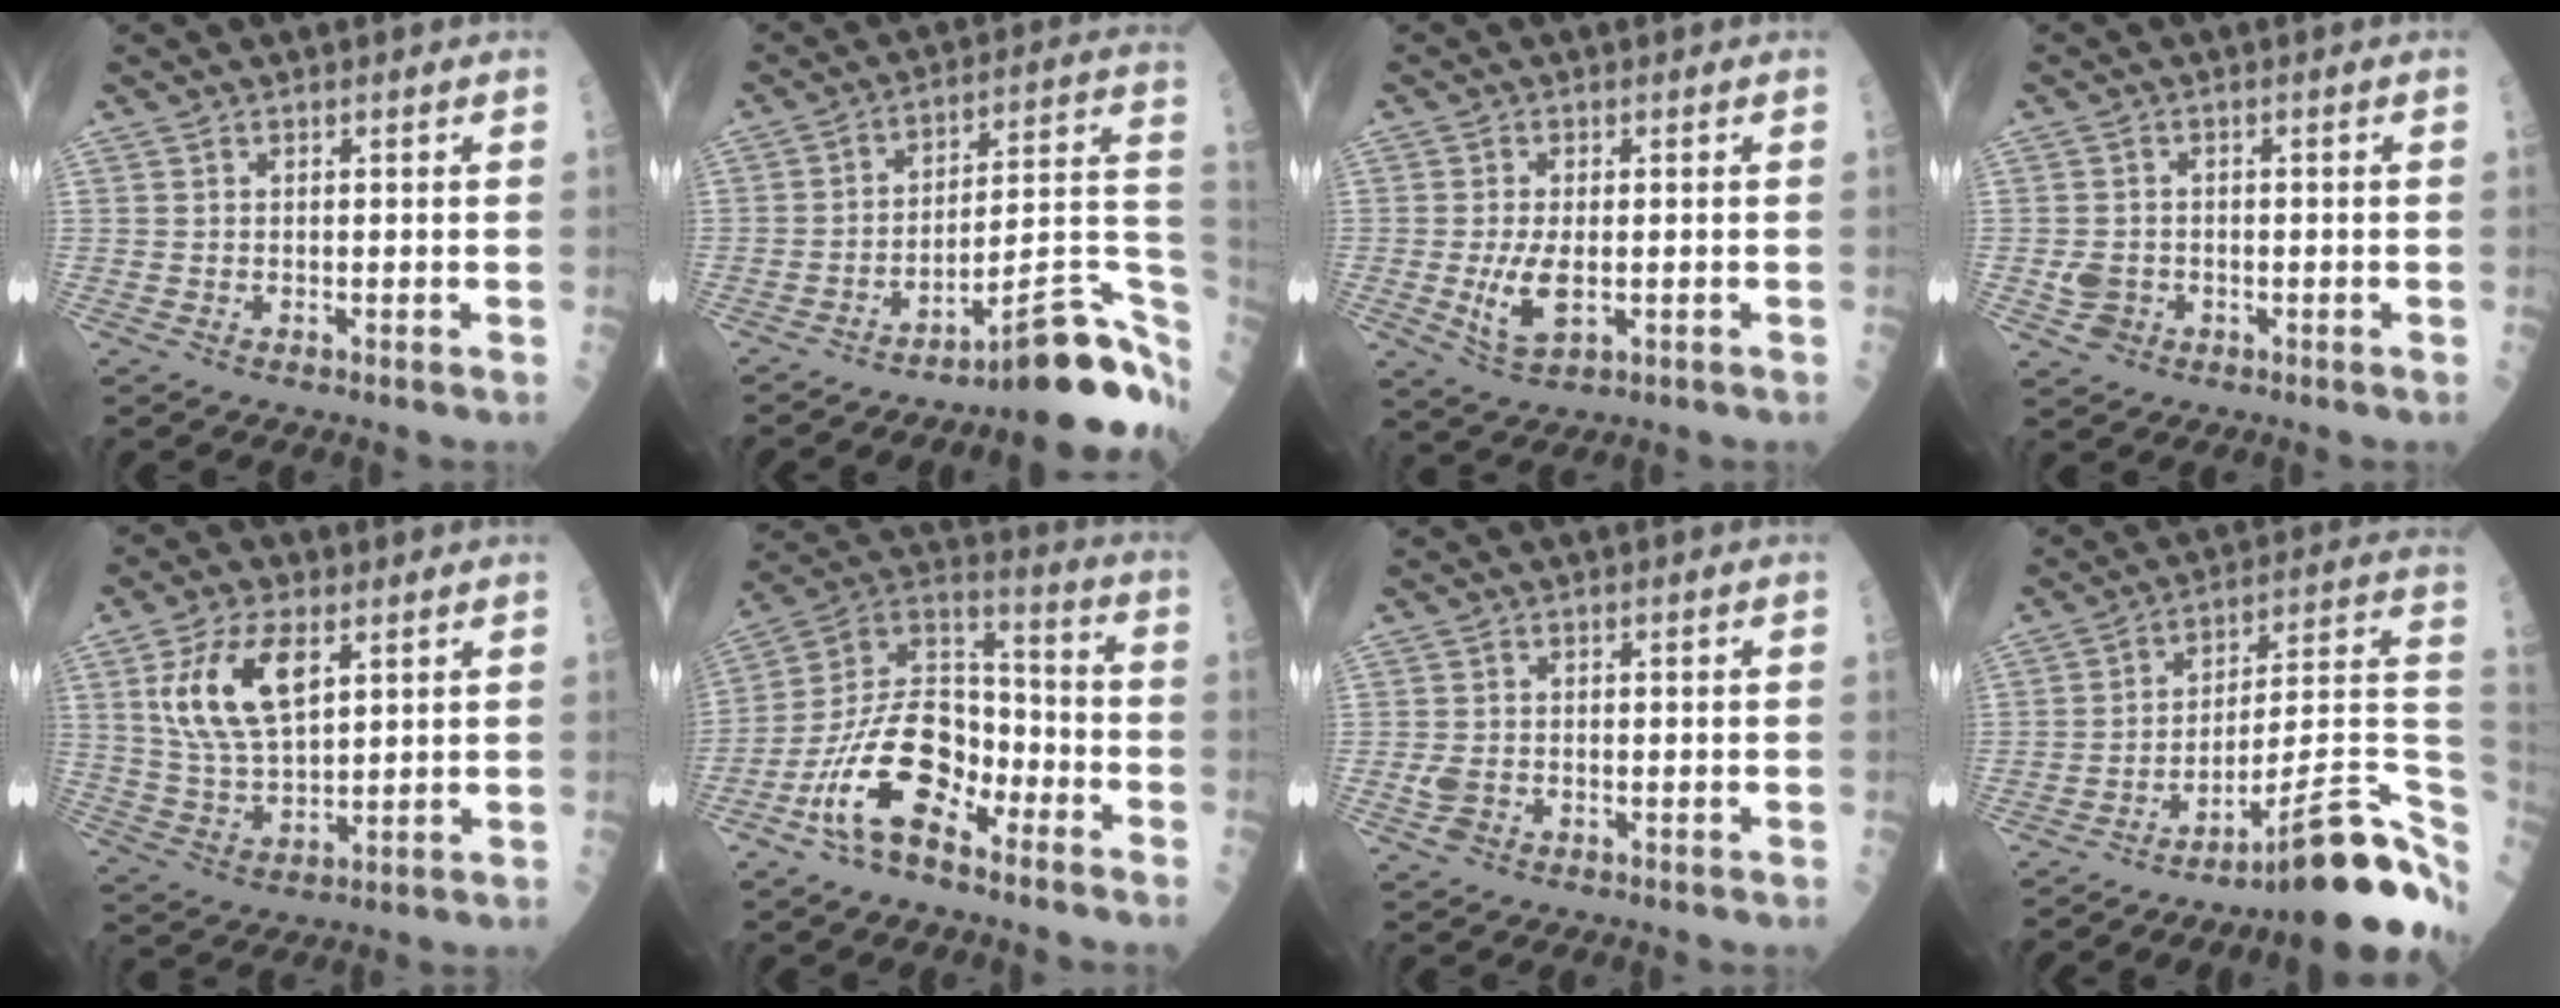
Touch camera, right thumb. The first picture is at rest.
{"total": 21.2, "force": [-11.3, 5.3, 17.1], "torque": [-0.149, 0.099, -0.155]}
{"total": 6.6, "force": [-1.0, 3.1, 5.7], "torque": [-0.110, -0.011, -0.012]}
{"total": 3.4, "force": [-0.8, 3.0, 1.5], "torque": [-0.011, 0.004, -0.008]}
{"total": 13.2, "force": [4.8, 6.3, 10.6], "torque": [-0.203, -0.011, 0.097]}
{"total": 18.2, "force": [-8.9, 9.6, 12.7], "torque": [-0.216, 0.076, -0.168]}
{"total": 2.7, "force": [-0.7, 1.9, 1.7], "torque": [-0.033, 0.002, -0.010]}
{"total": 24.2, "force": [-12.7, 5.8, 19.8], "torque": [-0.188, 0.093, -0.180]}